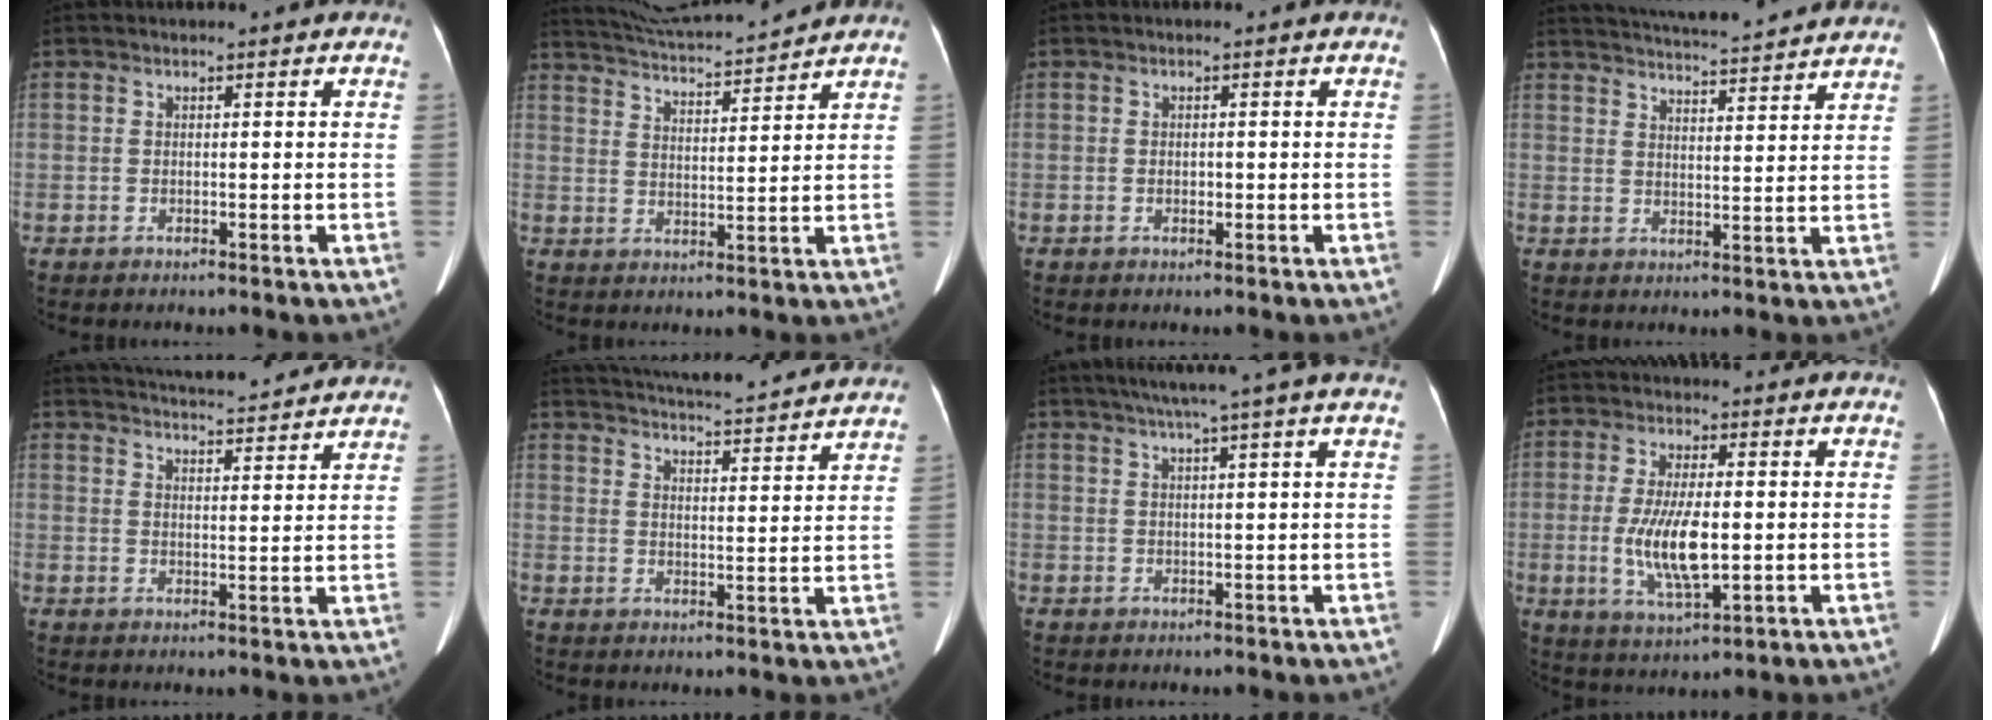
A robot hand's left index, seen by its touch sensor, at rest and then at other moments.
{"total": 12.3, "force": [11.8, -0.1, 3.6], "torque": [-0.074, 0.007, 0.182]}
{"total": 0.8, "force": [-0.5, 0.6, 0.4], "torque": [-0.010, -0.008, -0.009]}
{"total": 17.6, "force": [16.4, 1.3, 6.3], "torque": [-0.104, 0.014, 0.219]}
{"total": 15.6, "force": [14.6, 1.7, 5.3], "torque": [-0.083, 0.018, 0.192]}
{"total": 20.9, "force": [19.4, 2.0, 7.6], "torque": [-0.126, -0.001, 0.251]}
{"total": 6.8, "force": [5.2, -1.4, 4.3], "torque": [-0.059, 0.022, 0.070]}
{"total": 8.9, "force": [-1.1, 2.5, 8.5], "torque": [-0.178, -0.019, -0.015]}